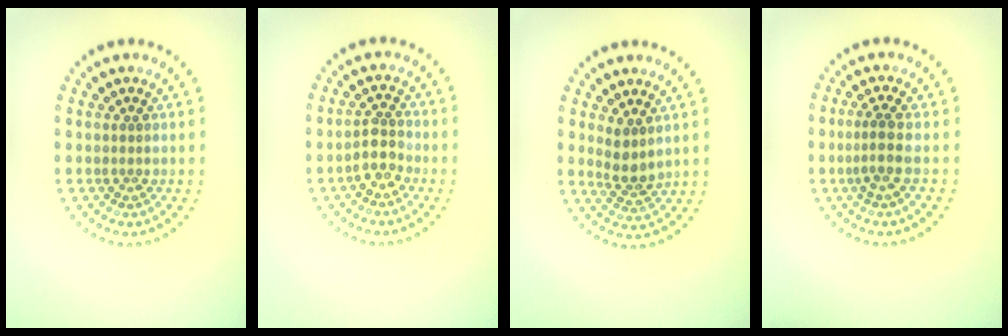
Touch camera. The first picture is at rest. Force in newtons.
{"total": 2.3, "press": 2.0, "slide": 1.1}
{"total": 2.4, "press": 1.9, "slide": 1.5}
{"total": 2.0, "press": 1.3, "slide": 1.6}